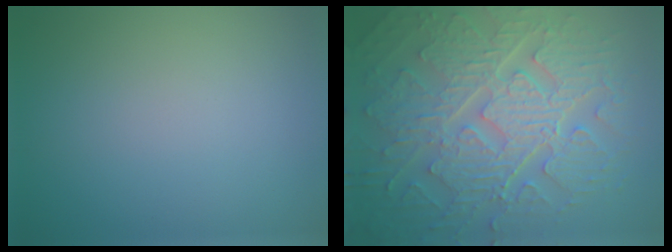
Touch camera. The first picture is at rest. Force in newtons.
{"total": 10.7, "press": 7.1, "slide": 8.0}